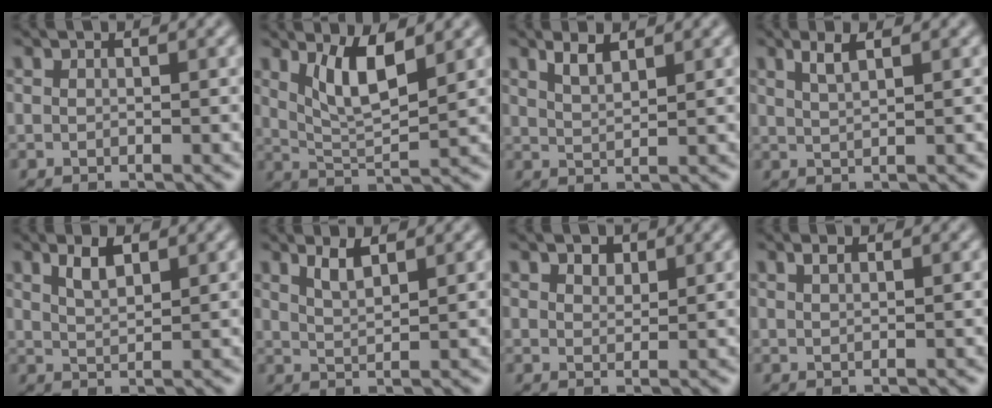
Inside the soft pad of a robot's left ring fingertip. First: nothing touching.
{"total": 4.8, "force": [2.3, 1.4, 3.9], "torque": [-0.081, -0.009, 0.047]}
{"total": 2.1, "force": [1.6, 0.6, 1.3], "torque": [-0.025, 0.000, 0.032]}
{"total": 2.0, "force": [1.2, 0.5, 1.5], "torque": [-0.027, 0.002, 0.022]}
{"total": 2.5, "force": [1.5, 0.9, 1.8], "torque": [-0.036, 0.002, 0.029]}
{"total": 2.2, "force": [1.5, 0.6, 1.5], "torque": [-0.029, -0.002, 0.031]}
{"total": 1.5, "force": [1.1, 0.8, 0.6], "torque": [-0.008, -0.001, 0.021]}
{"total": 0.9, "force": [0.6, 0.3, 0.6], "torque": [-0.012, 0.002, 0.012]}